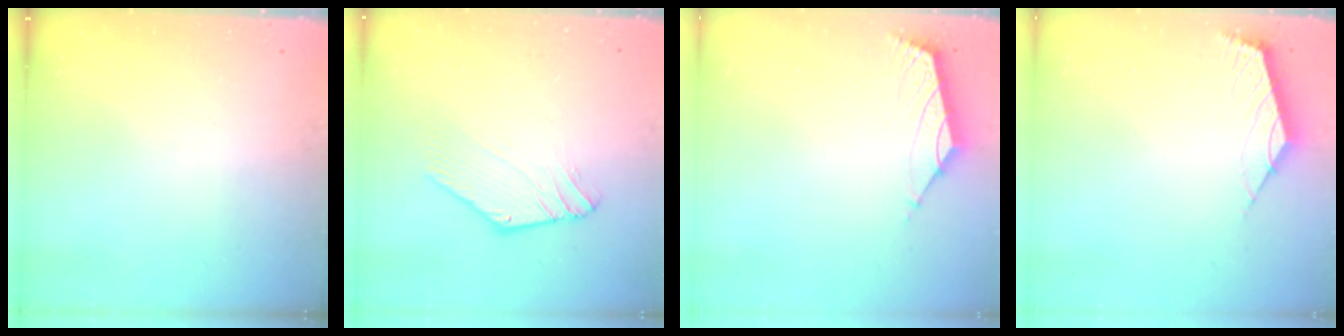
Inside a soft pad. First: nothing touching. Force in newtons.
{"total": 1.0, "press": 1.0, "slide": 0.0}
{"total": 1.6, "press": 1.5, "slide": 0.7}
{"total": 2.4, "press": 2.3, "slide": 0.6}